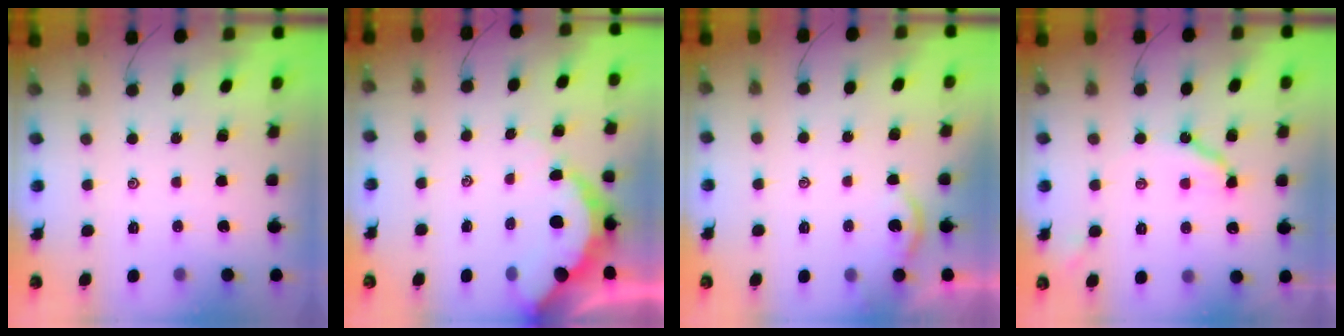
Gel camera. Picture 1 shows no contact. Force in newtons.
{"total": 7.7, "press": 7.7, "slide": 0.8}
{"total": 2.2, "press": 2.2, "slide": 0.3}
{"total": 7.9, "press": 7.8, "slide": 0.9}